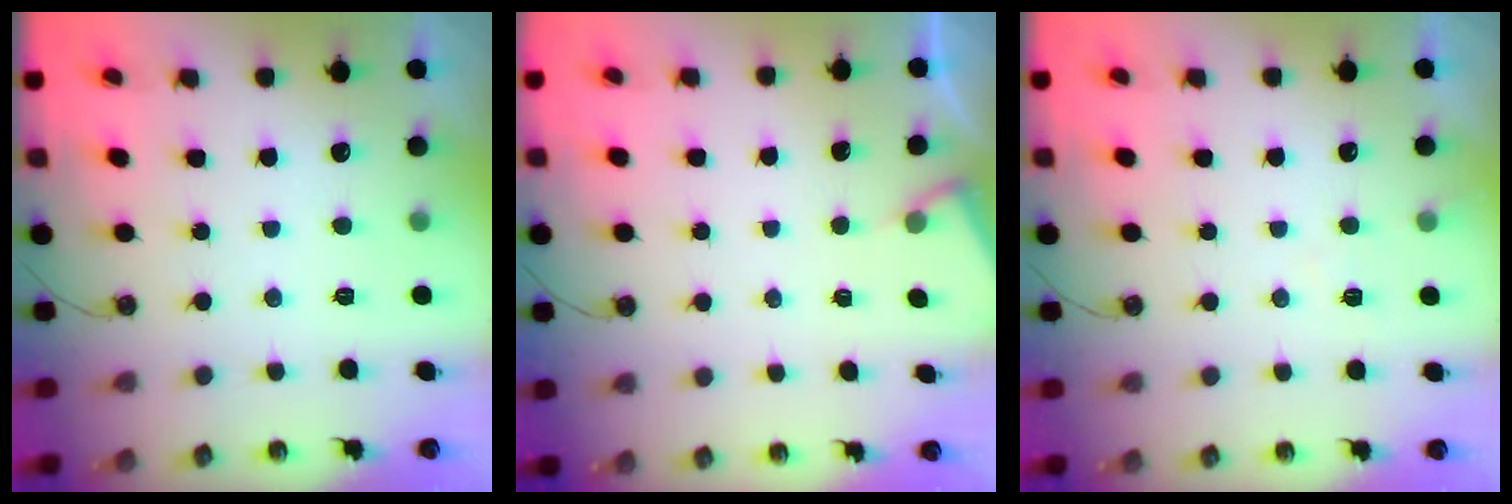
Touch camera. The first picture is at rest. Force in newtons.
{"total": 2.8, "press": 2.7, "slide": 0.4}
{"total": 3.8, "press": 3.7, "slide": 0.5}